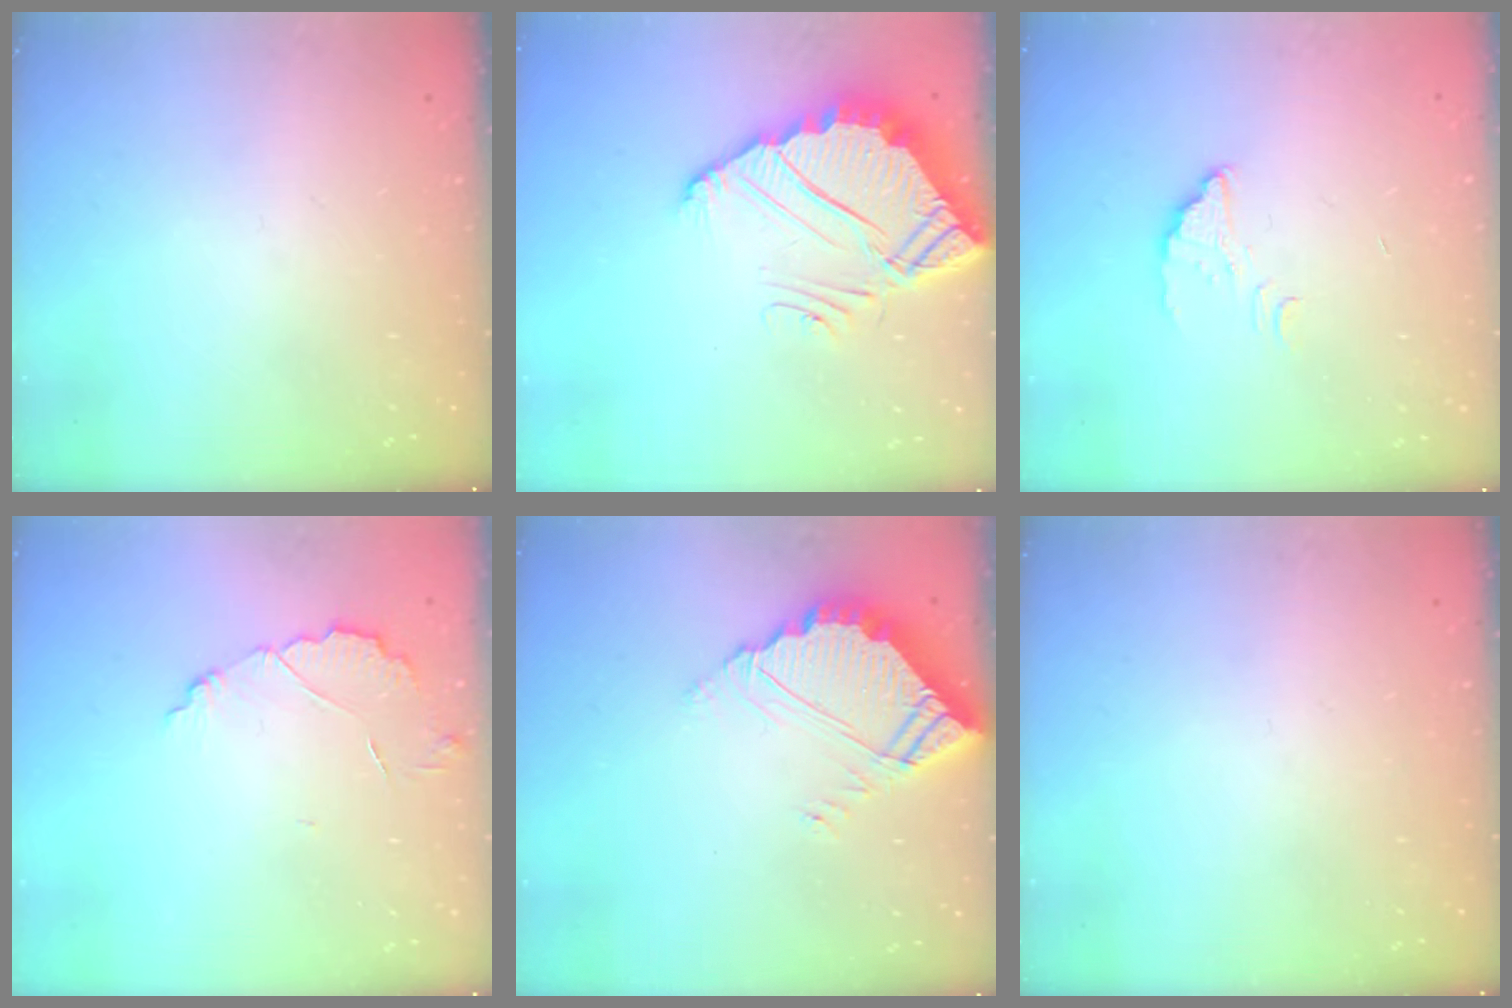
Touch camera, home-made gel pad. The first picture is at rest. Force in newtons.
{"total": 7.2, "press": 7.2, "slide": 0.4}
{"total": 2.5, "press": 2.5, "slide": 0.2}
{"total": 4.3, "press": 4.3, "slide": 0.3}
{"total": 6.7, "press": 6.7, "slide": 0.4}
{"total": 0.0}